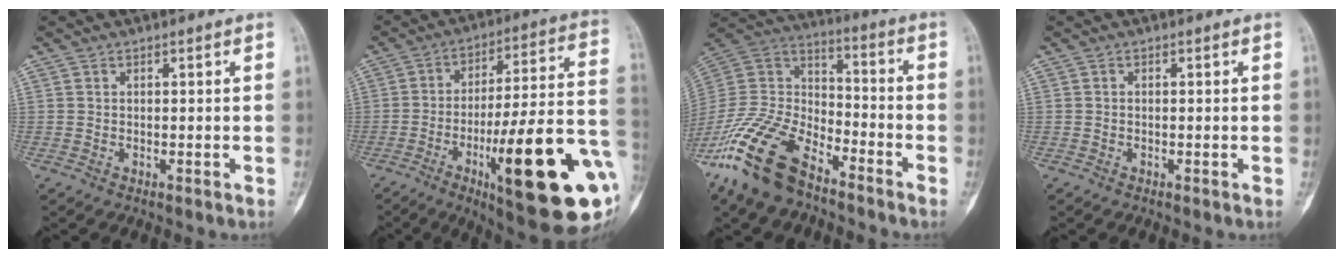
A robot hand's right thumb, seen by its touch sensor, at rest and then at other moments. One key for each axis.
{"total": 29.6, "fx": -9.5, "fy": 6.4, "fz": 27.3, "tx": -0.366, "ty": 0.017, "tz": -0.132}
{"total": 18.8, "fx": -13.0, "fy": 8.6, "fz": 10.6, "tx": -0.207, "ty": 0.064, "tz": -0.248}
{"total": 0.0}